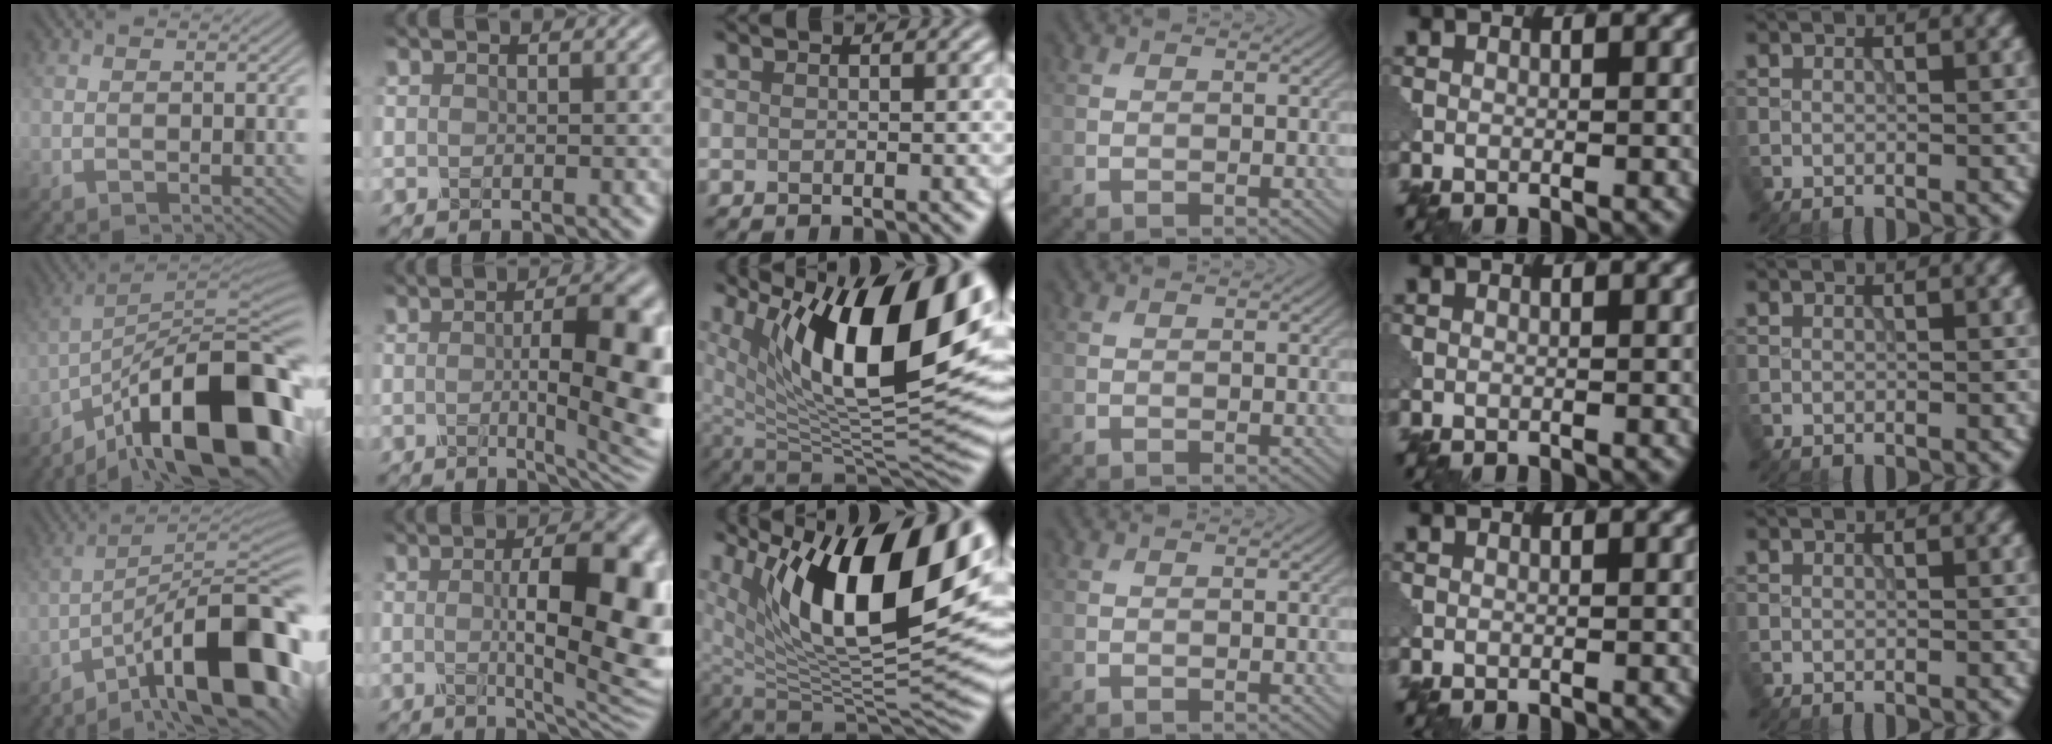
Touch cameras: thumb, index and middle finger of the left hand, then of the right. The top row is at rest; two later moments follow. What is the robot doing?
{"motion": "shake", "object": "medicine bottle"}